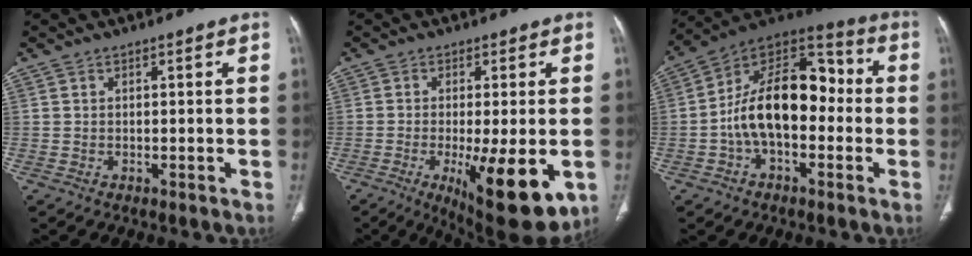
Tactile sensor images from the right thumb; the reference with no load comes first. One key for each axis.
{"total": 14.7, "fx": -4.3, "fy": 4.1, "fz": 13.5, "tx": -0.180, "ty": -0.021, "tz": -0.050}
{"total": 18.5, "fx": -1.8, "fy": 11.0, "fz": 14.8, "tx": -0.221, "ty": 0.051, "tz": -0.042}